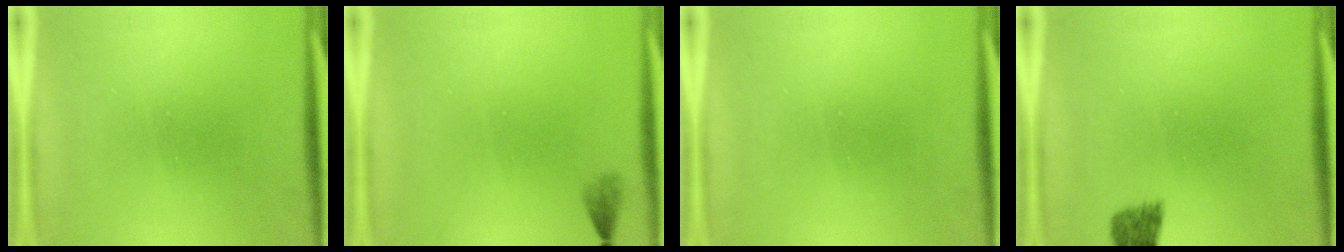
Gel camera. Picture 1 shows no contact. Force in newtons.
{"total": 1.4}
{"total": 0.0}
{"total": 1.9}